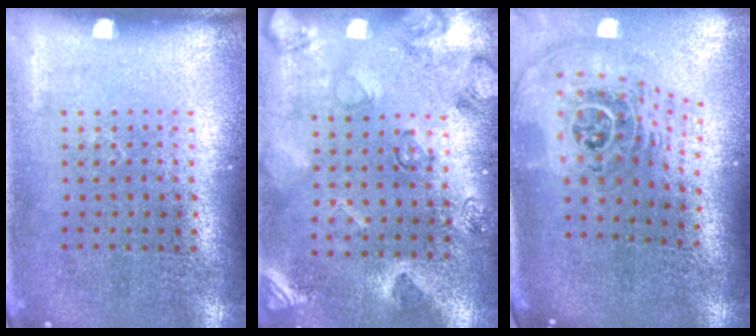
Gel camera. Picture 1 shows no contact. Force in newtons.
{"total": 2.3, "press": 1.8, "slide": 1.4}
{"total": 2.3, "press": 1.6, "slide": 1.6}